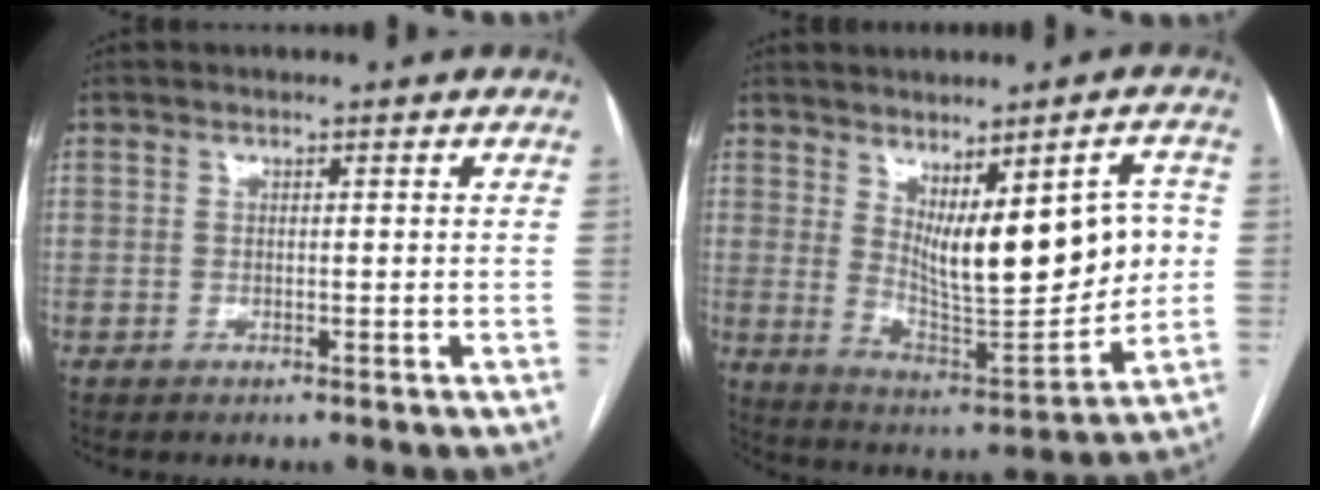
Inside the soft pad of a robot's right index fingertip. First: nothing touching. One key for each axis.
{"total": 15.4, "fx": 2.8, "fy": 4.6, "fz": 14.4, "tx": -0.208, "ty": -0.009, "tz": 0.063}